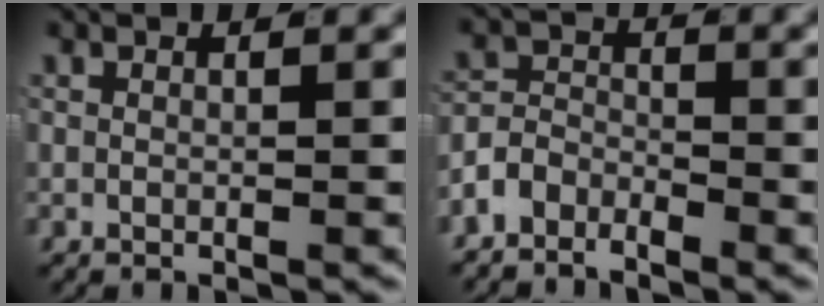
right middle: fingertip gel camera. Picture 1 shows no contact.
{"total": 3.8, "force": [-2.7, 2.5, 0.9], "torque": [-0.010, -0.009, -0.053]}